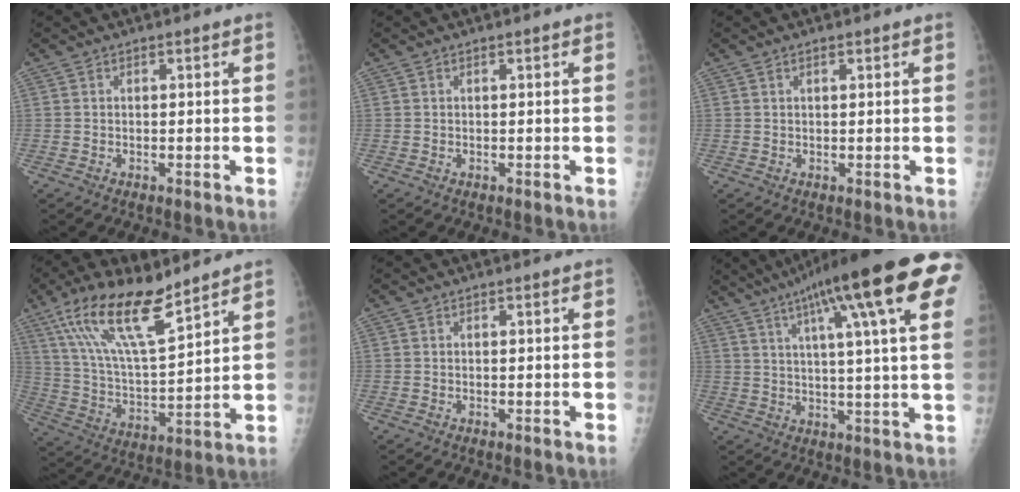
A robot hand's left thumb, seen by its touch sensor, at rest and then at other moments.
{"total": 0.0}
{"total": 0.9, "force": [0.5, 0.3, 0.6], "torque": [-0.009, -0.001, 0.008]}
{"total": 17.3, "force": [11.5, 4.4, 12.1], "torque": [-0.213, -0.051, 0.224]}
{"total": 0.0}
{"total": 24.3, "force": [11.3, 3.7, 21.2], "torque": [-0.307, 0.007, 0.150]}